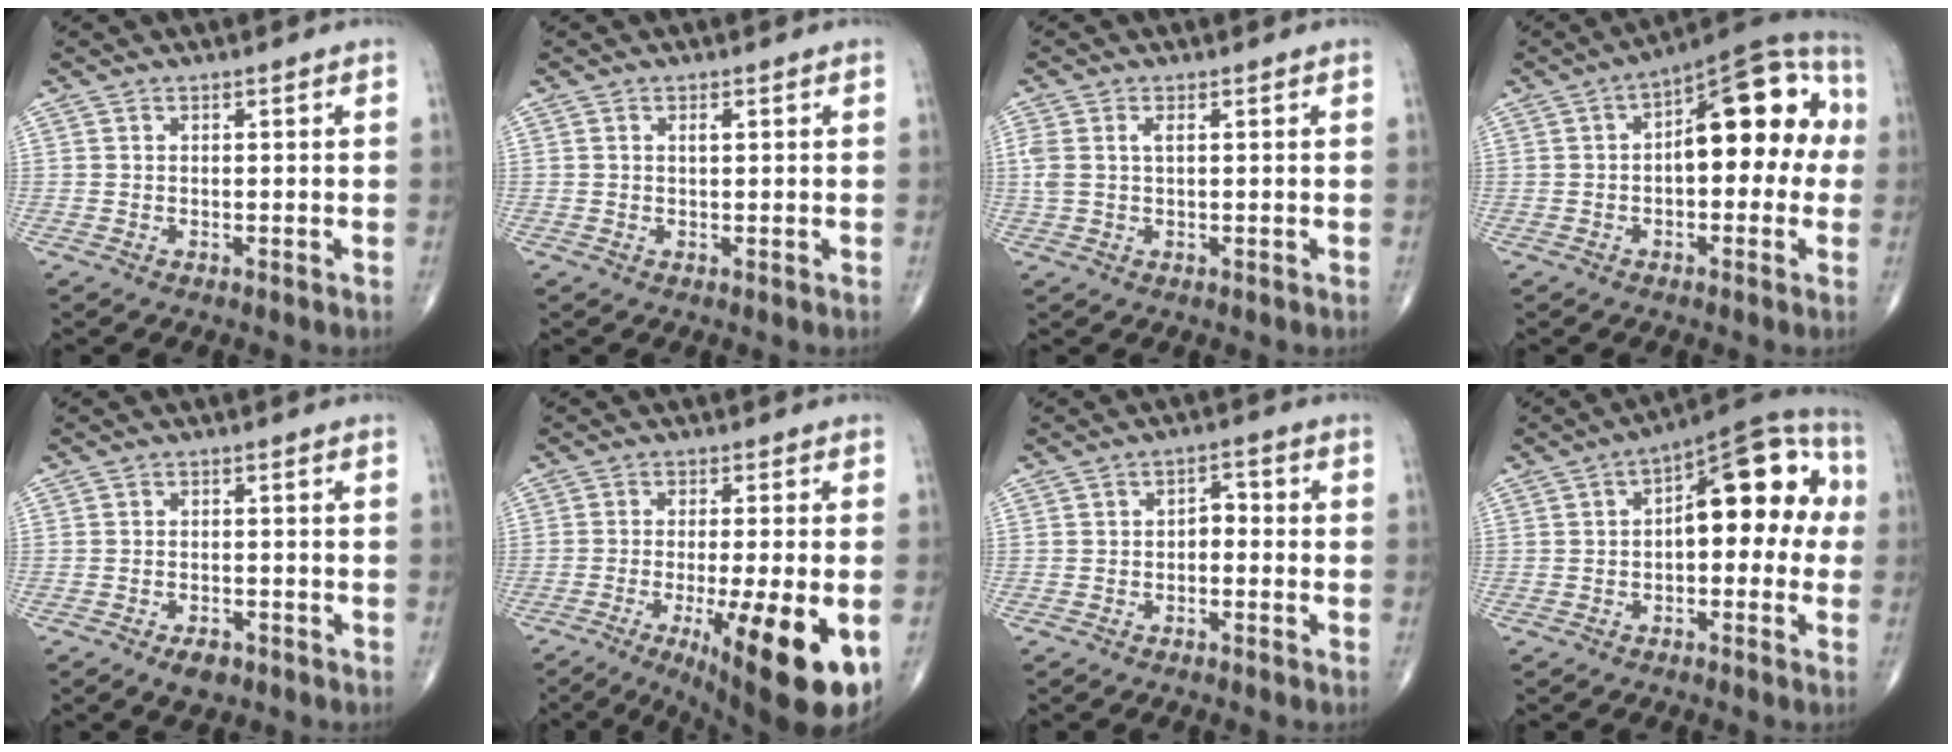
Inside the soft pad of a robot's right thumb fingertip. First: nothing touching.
{"total": 1.1, "force": [0.4, 0.4, 0.9], "torque": [-0.017, 0.001, 0.005]}
{"total": 3.7, "force": [0.9, 1.8, 3.1], "torque": [-0.092, 0.014, 0.022]}
{"total": 16.7, "force": [1.4, 8.0, 14.6], "torque": [-0.160, 0.044, 0.008]}
{"total": 3.4, "force": [-2.1, 1.8, 1.9], "torque": [-0.026, 0.005, -0.029]}
{"total": 17.9, "force": [-6.2, 3.9, 16.4], "torque": [-0.208, -0.018, -0.077]}
{"total": 3.1, "force": [-0.7, 2.0, 2.3], "torque": [-0.021, 0.020, -0.021]}
{"total": 15.7, "force": [1.1, 7.7, 13.6], "torque": [-0.145, 0.044, 0.004]}